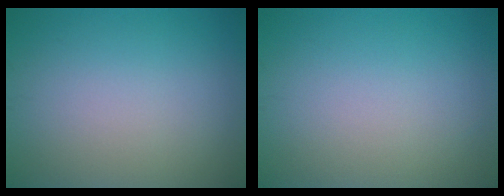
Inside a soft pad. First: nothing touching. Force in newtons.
{"total": 0.0}